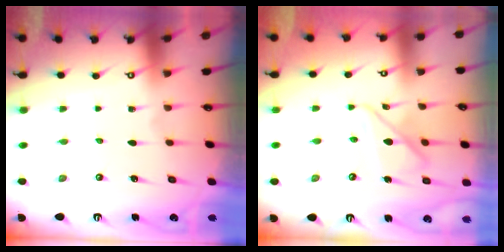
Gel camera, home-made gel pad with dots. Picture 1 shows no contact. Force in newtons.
{"total": 10.2, "press": 10.1, "slide": 0.9}